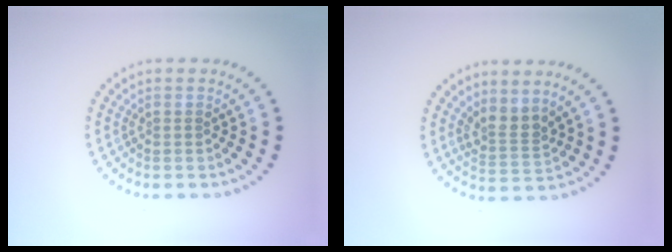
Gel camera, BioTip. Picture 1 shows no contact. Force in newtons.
{"total": 2.5, "press": 1.8, "slide": 1.7}